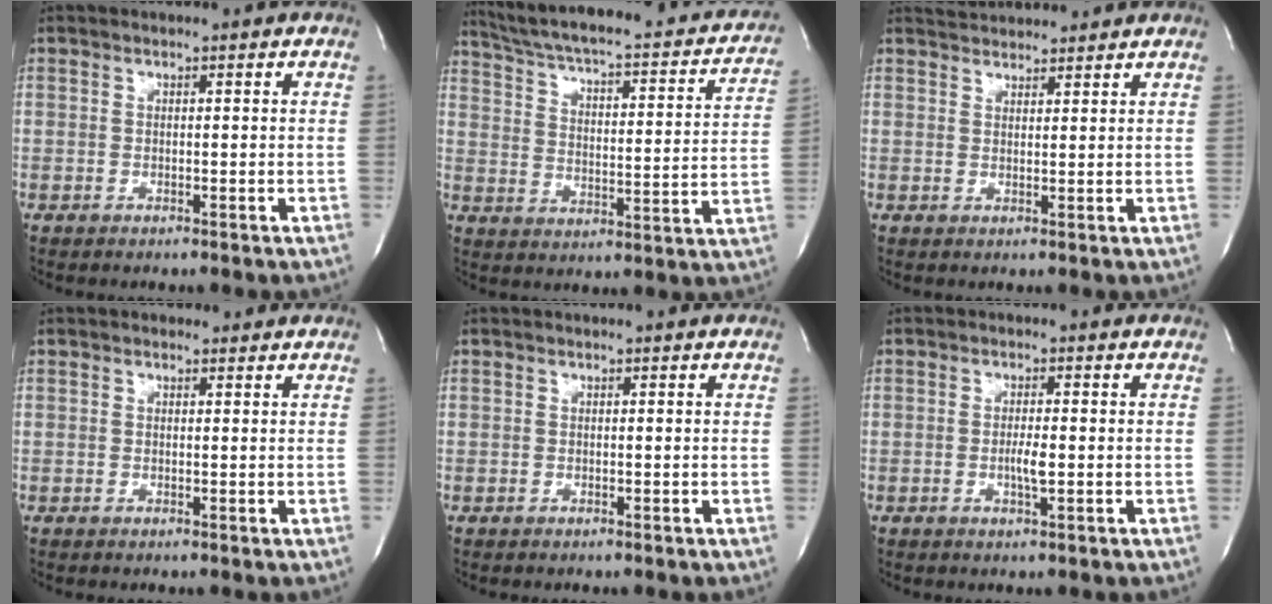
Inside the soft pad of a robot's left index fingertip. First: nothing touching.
{"total": 25.6, "force": [22.0, 5.3, 11.9], "torque": [-0.183, -0.019, 0.279]}
{"total": 4.6, "force": [4.5, 0.7, 0.4], "torque": [-0.013, 0.028, 0.071]}
{"total": 1.1, "force": [0.9, 0.7, 0.1], "torque": [-0.004, 0.006, 0.009]}
{"total": 0.0}
{"total": 2.5, "force": [-0.5, 0.3, 2.4], "torque": [-0.049, -0.003, -0.009]}